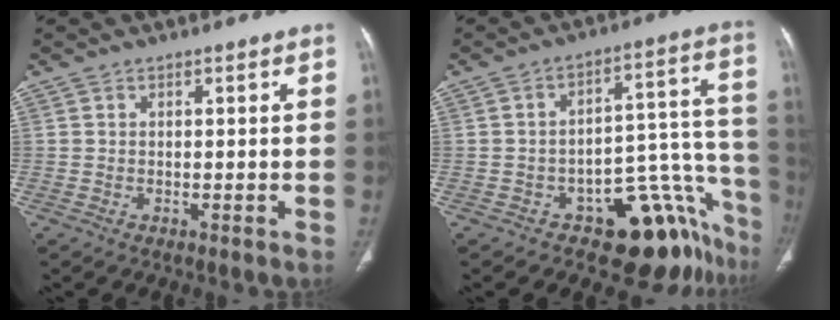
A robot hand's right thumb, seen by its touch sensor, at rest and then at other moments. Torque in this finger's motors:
{"motor_torque": [3.30, 1.71, 0.82, -0.75, 0.01]}